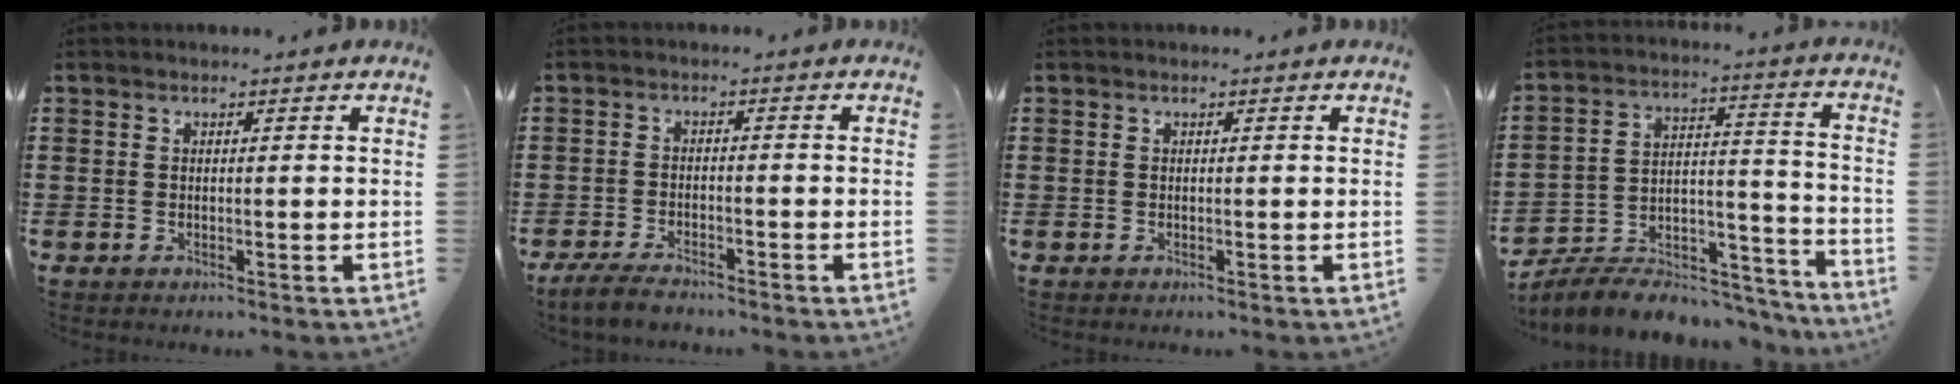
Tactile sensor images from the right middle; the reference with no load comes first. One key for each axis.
{"total": 3.4, "fx": -3.0, "fy": 0.7, "fz": 1.5, "tx": -0.039, "ty": -0.003, "tz": -0.062}
{"total": 0.0}
{"total": 7.6, "fx": -6.9, "fy": 2.3, "fz": 2.1, "tx": -0.035, "ty": 0.016, "tz": -0.133}